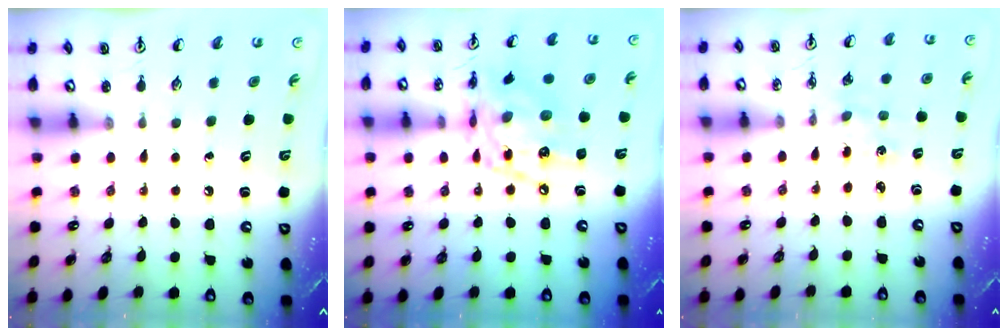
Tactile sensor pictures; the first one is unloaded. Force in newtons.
{"total": 14.6, "press": 14.5, "slide": 1.1}
{"total": 0.0}